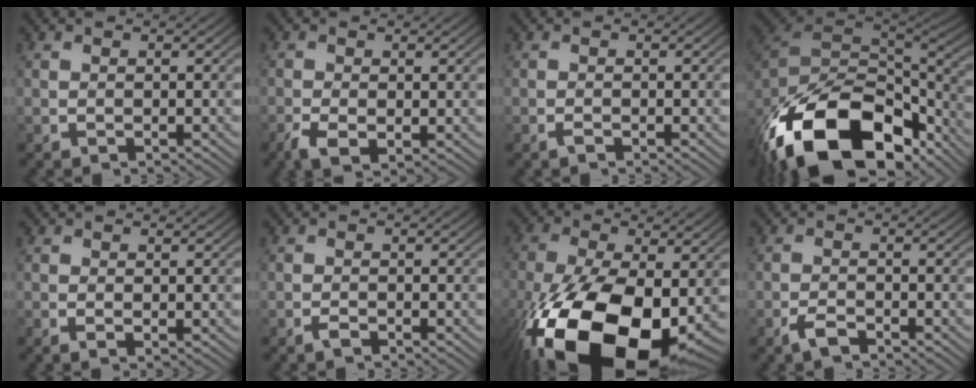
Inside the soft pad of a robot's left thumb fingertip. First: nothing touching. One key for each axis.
{"total": 3.0, "fx": -1.1, "fy": 1.4, "fz": 2.4, "tx": -0.055, "ty": -0.008, "tz": -0.021}
{"total": 0.7, "fx": -0.5, "fy": 0.1, "fz": 0.4, "tx": -0.010, "ty": 0.001, "tz": -0.011}
{"total": 20.2, "fx": -11.7, "fy": 9.9, "fz": 13.1, "tx": -0.294, "ty": -0.029, "tz": -0.186}
{"total": 1.0, "fx": 0.2, "fy": 0.3, "fz": 0.9, "tx": -0.019, "ty": -0.003, "tz": 0.004}
{"total": 1.0, "fx": -0.7, "fy": 0.3, "fz": 0.6, "tx": -0.013, "ty": 0.000, "tz": -0.015}
{"total": 21.3, "fx": -8.1, "fy": 10.5, "fz": 16.7, "tx": -0.343, "ty": -0.064, "tz": -0.109}
{"total": 2.2, "fx": -1.7, "fy": 0.7, "fz": 1.3, "tx": -0.031, "ty": 0.000, "tz": -0.037}